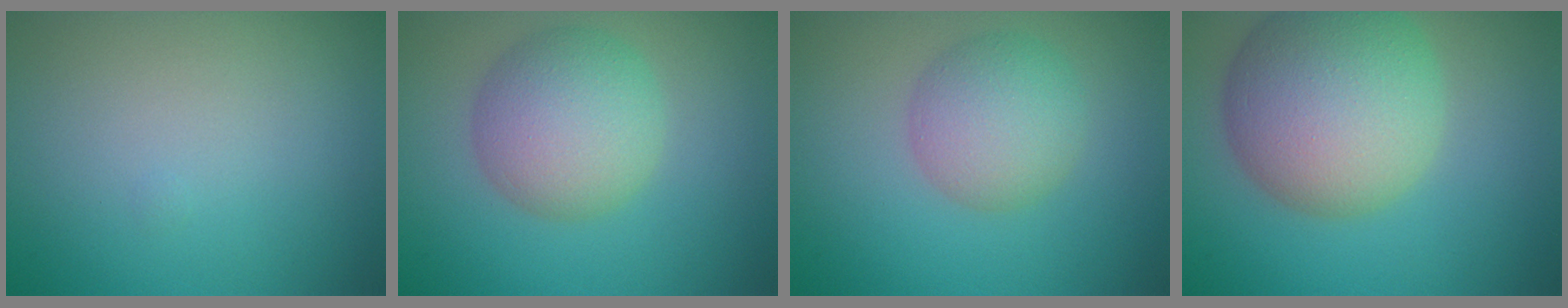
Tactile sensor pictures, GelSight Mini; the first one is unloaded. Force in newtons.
{"total": 5.8, "press": 5.8, "slide": 0.2}
{"total": 4.4, "press": 4.4, "slide": 0.2}
{"total": 10.1, "press": 10.1, "slide": 0.4}